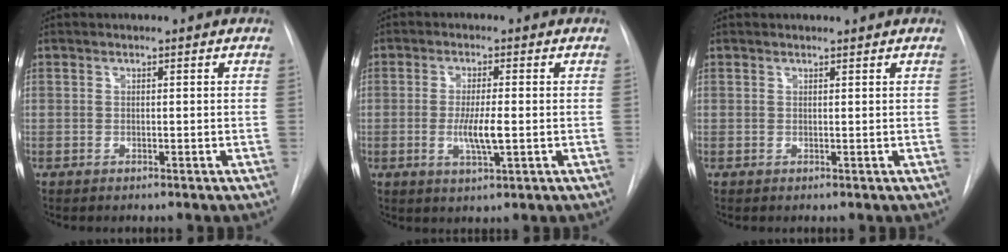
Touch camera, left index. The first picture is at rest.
{"total": 4.8, "force": [-0.7, 0.5, 4.7], "torque": [-0.095, -0.011, -0.011]}
{"total": 1.6, "force": [1.6, 0.1, 0.2], "torque": [-0.007, 0.007, 0.022]}